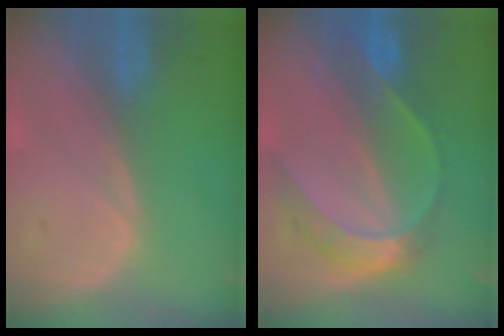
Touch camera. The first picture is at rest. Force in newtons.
{"total": 7.5, "press": 6.3, "slide": 4.1}